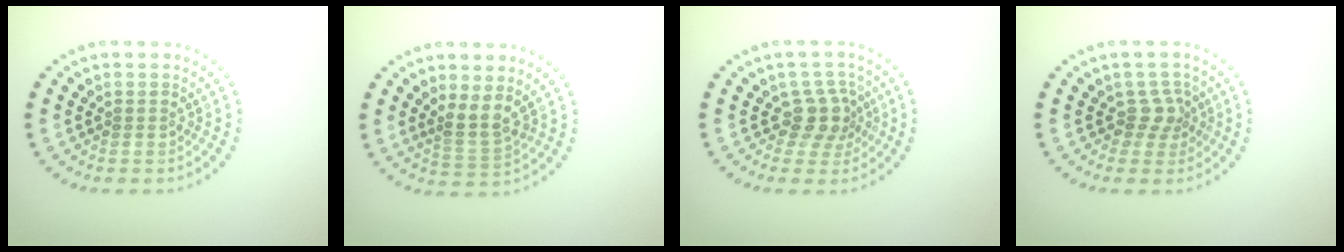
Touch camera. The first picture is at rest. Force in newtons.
{"total": 2.5, "press": 2.0, "slide": 1.6}
{"total": 2.6, "press": 2.0, "slide": 1.7}
{"total": 1.9, "press": 1.4, "slide": 1.3}